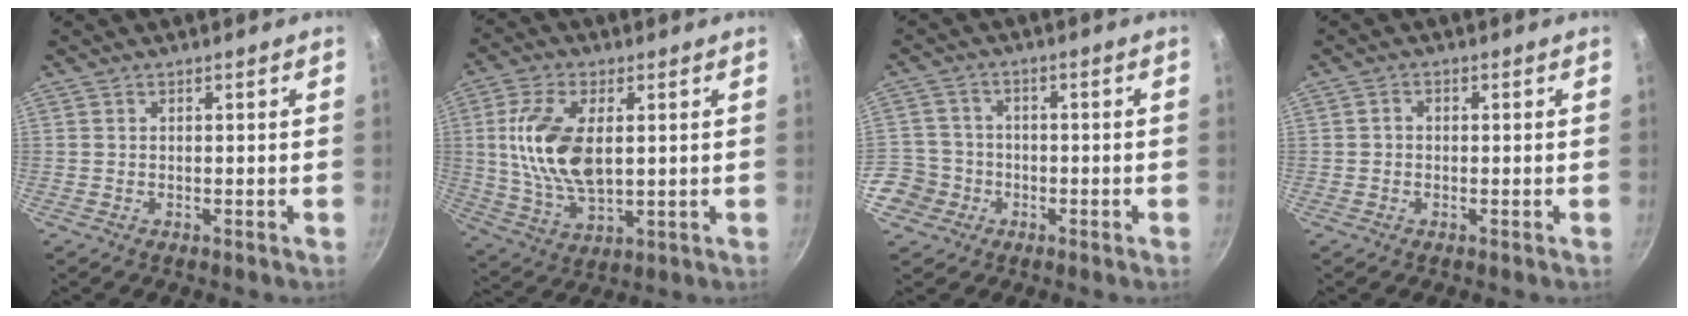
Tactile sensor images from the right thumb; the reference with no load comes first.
{"total": 14.5, "force": [2.2, 7.7, 12.1], "torque": [-0.230, -0.007, 0.046]}
{"total": 8.3, "force": [-2.8, 7.6, 1.9], "torque": [-0.021, 0.034, -0.055]}
{"total": 1.4, "force": [-0.2, 1.2, 0.7], "torque": [-0.012, 0.007, -0.005]}